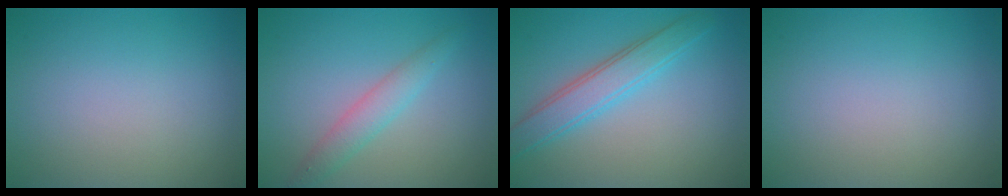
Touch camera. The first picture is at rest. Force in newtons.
{"total": 2.3, "press": 2.3, "slide": 0.1}
{"total": 3.7, "press": 3.7, "slide": 0.2}
{"total": 0.0}